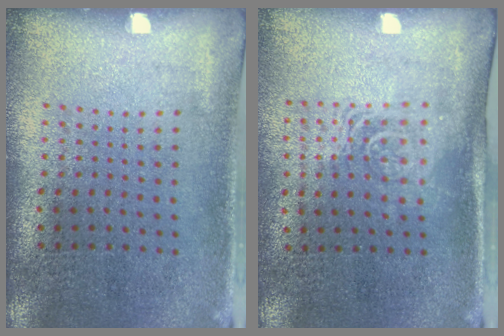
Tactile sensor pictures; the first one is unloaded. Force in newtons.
{"total": 1.6, "press": 1.3, "slide": 0.9}